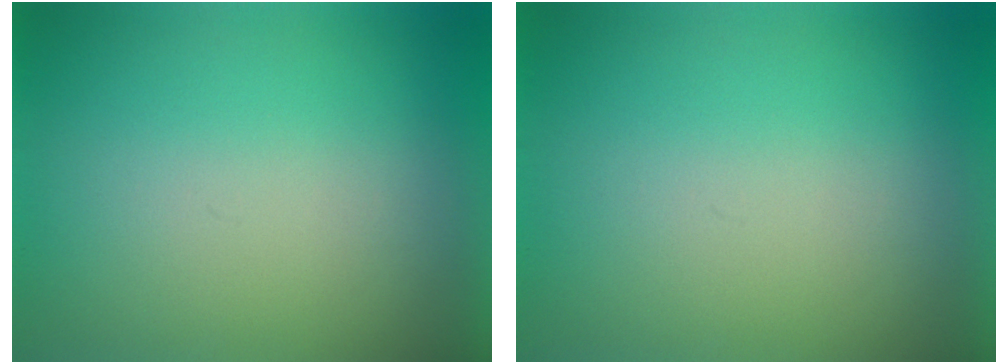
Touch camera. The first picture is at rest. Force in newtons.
{"total": 0.0}